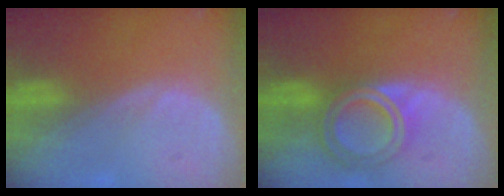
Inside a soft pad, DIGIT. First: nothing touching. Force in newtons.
{"total": 6.8, "press": 6.1, "slide": 3.1}